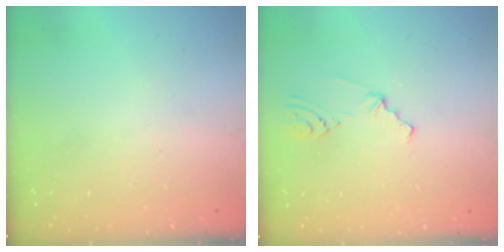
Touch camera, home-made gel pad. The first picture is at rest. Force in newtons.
{"total": 2.3, "press": 1.8, "slide": 1.5}